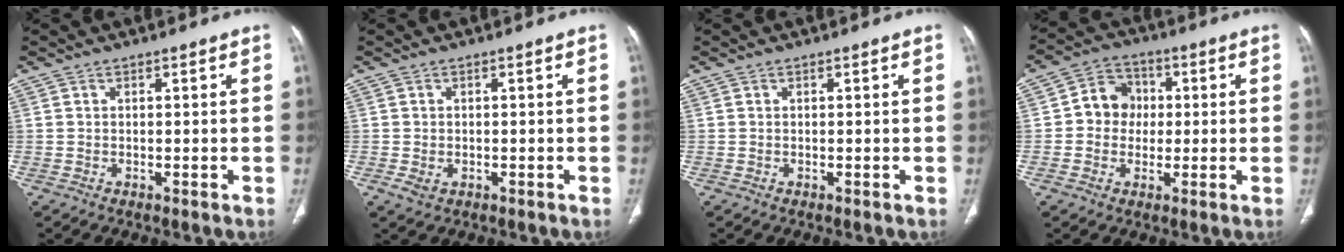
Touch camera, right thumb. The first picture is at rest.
{"total": 2.2, "force": [-0.7, 1.6, 1.3], "torque": [-0.024, 0.001, -0.004]}
{"total": 0.0}
{"total": 7.7, "force": [0.2, 6.9, 3.3], "torque": [-0.021, 0.017, -0.009]}